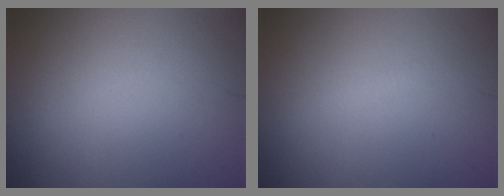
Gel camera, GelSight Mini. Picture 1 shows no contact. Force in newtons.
{"total": 0.6, "press": 0.6, "slide": 0.0}